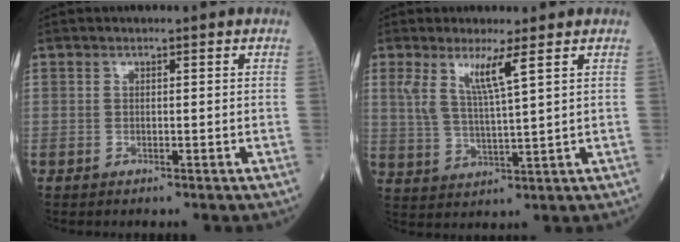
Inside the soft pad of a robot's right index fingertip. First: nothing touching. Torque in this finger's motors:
{"motor_torque": [0.16, 0.14, 0.17, 0.08]}